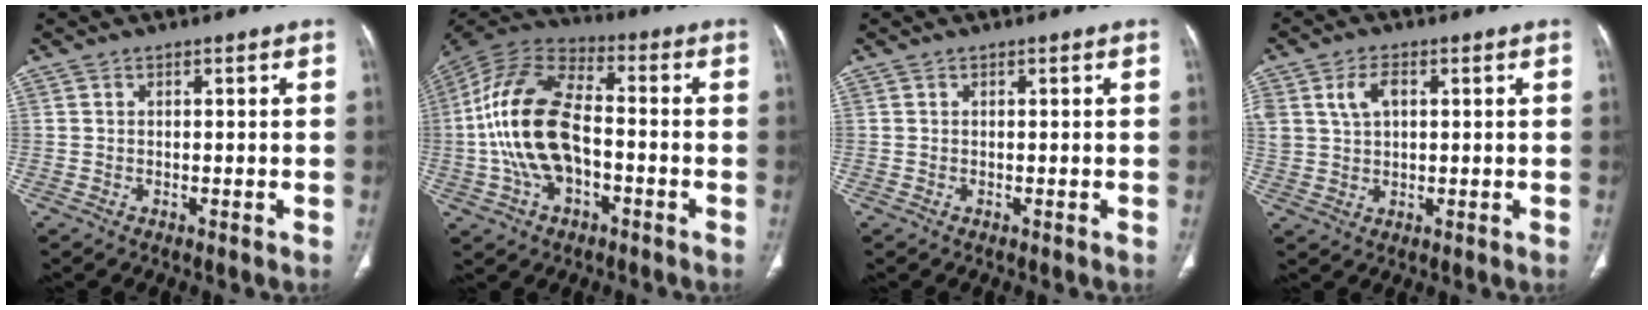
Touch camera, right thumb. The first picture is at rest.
{"total": 18.3, "force": [-2.2, 10.4, 14.9], "torque": [-0.297, 0.035, -0.044]}
{"total": 0.0}
{"total": 5.7, "force": [1.9, 3.6, 4.0], "torque": [-0.075, 0.003, 0.041]}